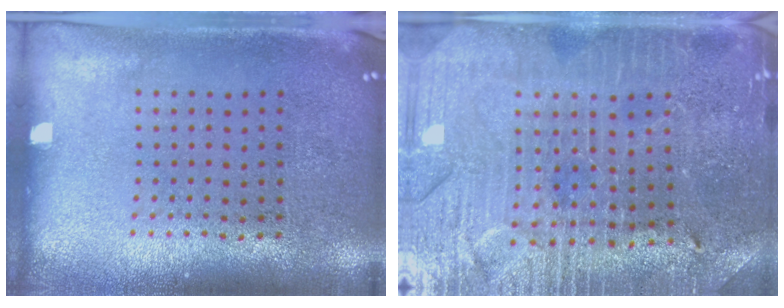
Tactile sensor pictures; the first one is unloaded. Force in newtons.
{"total": 3.3, "press": 3.3, "slide": 0.6}